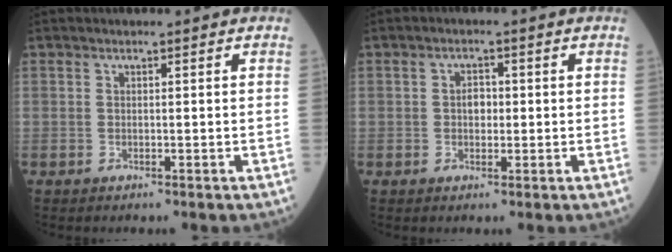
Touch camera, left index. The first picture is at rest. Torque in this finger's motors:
{"motor_torque": [0.18, -0.09, 0.03, 0.01]}